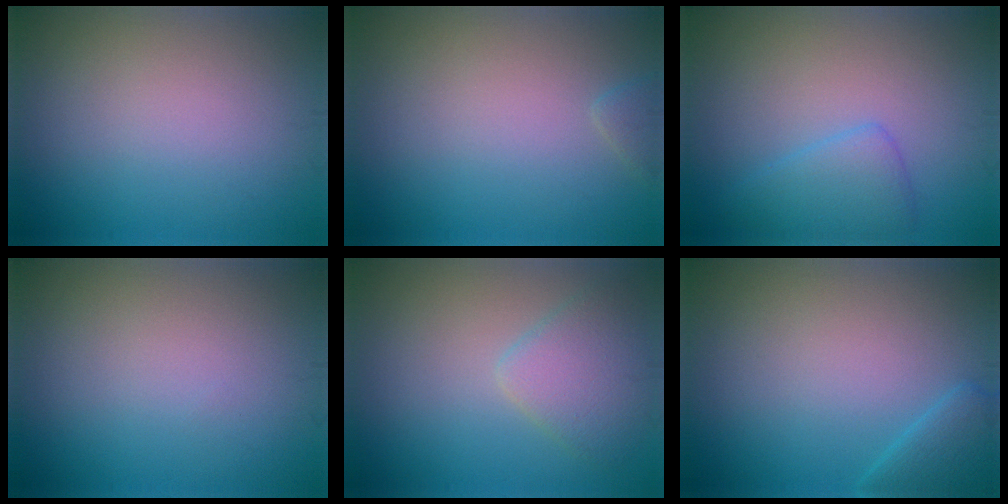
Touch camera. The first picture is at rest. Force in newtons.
{"total": 0.8, "press": 0.8, "slide": 0.1}
{"total": 2.8, "press": 2.8, "slide": 0.2}
{"total": 0.0}
{"total": 3.4, "press": 3.4, "slide": 0.2}
{"total": 2.3, "press": 2.3, "slide": 0.2}